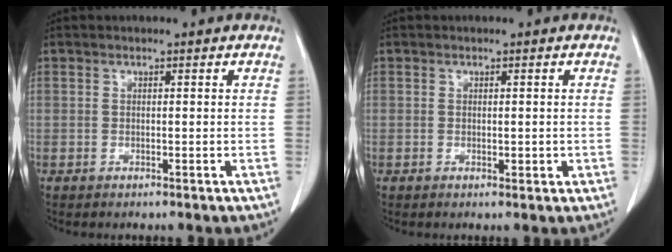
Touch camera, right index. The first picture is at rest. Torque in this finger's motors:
{"motor_torque": [0.03, 0.14, 0.07, 0.05]}